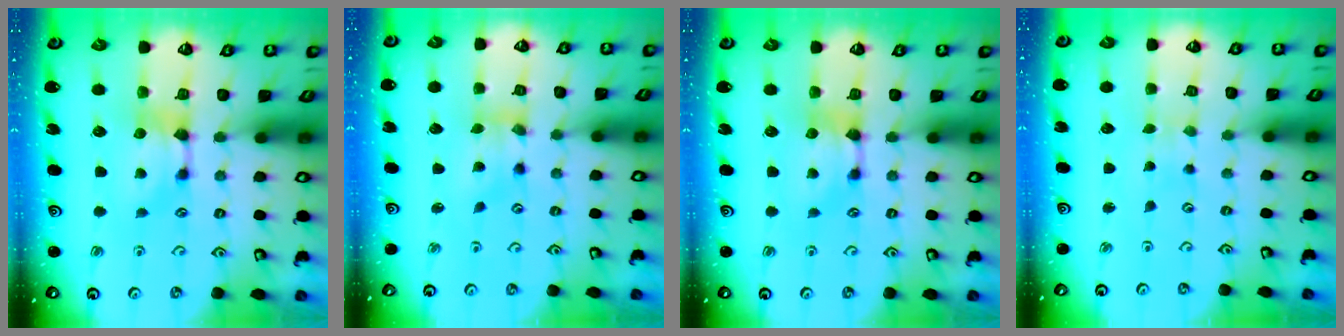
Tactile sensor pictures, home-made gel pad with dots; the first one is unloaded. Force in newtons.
{"total": 1.8, "press": 1.3, "slide": 1.3}
{"total": 0.0}
{"total": 5.3, "press": 5.2, "slide": 0.3}